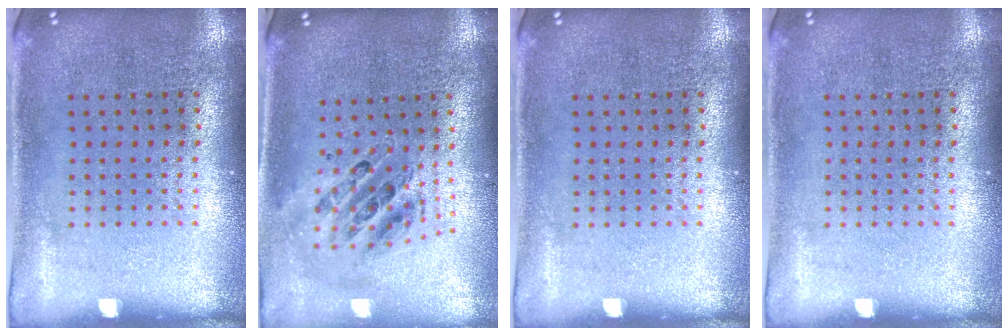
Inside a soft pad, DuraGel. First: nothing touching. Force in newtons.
{"total": 1.0, "press": 0.9, "slide": 0.3}
{"total": 0.0}
{"total": 0.0}